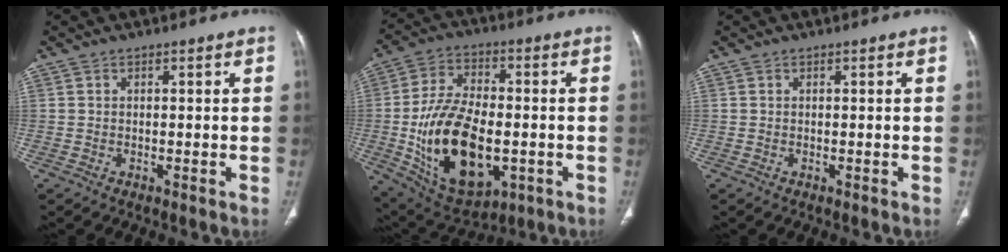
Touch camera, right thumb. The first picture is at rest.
{"total": 21.3, "force": [-3.9, 12.0, 17.1], "torque": [-0.293, 0.005, -0.045]}
{"total": 0.0}